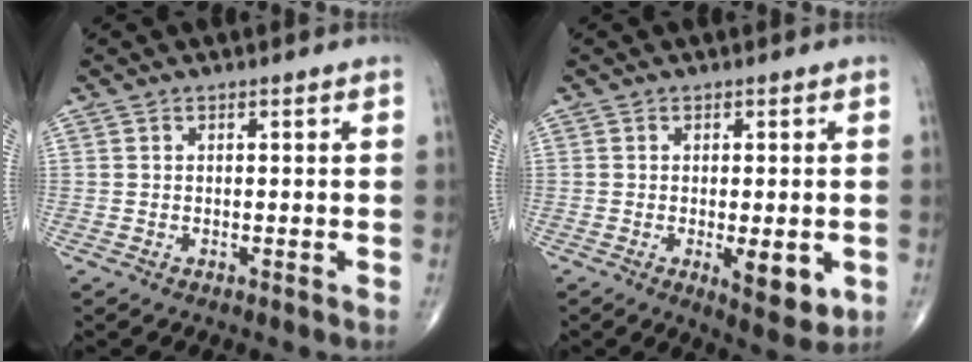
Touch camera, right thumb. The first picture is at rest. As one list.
[{"total": 7.1, "force": [-1.7, 2.8, 6.3], "torque": [-0.077, -0.015, -0.018]}]